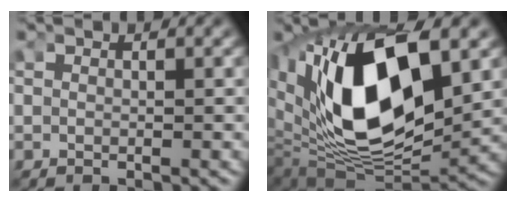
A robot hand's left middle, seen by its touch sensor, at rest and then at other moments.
{"total": 19.3, "force": [1.9, 11.8, 15.1], "torque": [-0.284, -0.025, 0.046]}